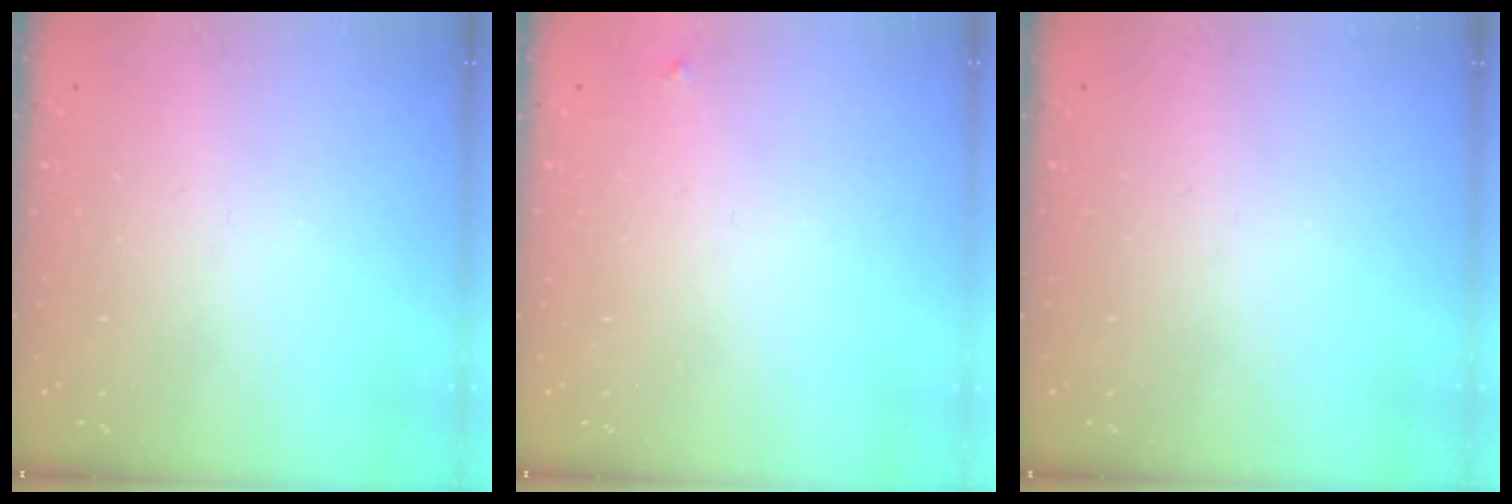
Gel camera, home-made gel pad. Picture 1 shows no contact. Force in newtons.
{"total": 3.3, "press": 3.3, "slide": 0.4}
{"total": 0.0}